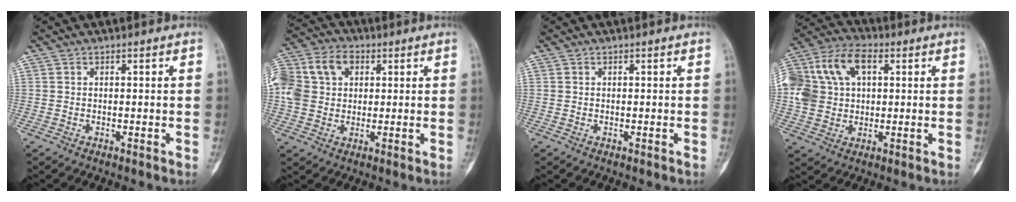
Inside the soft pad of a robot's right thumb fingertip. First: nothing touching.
{"total": 17.2, "force": [4.3, 13.0, 10.4], "torque": [-0.237, 0.043, 0.079]}
{"total": 0.0}
{"total": 18.1, "force": [4.5, 12.4, 12.4], "torque": [-0.253, 0.027, 0.079]}